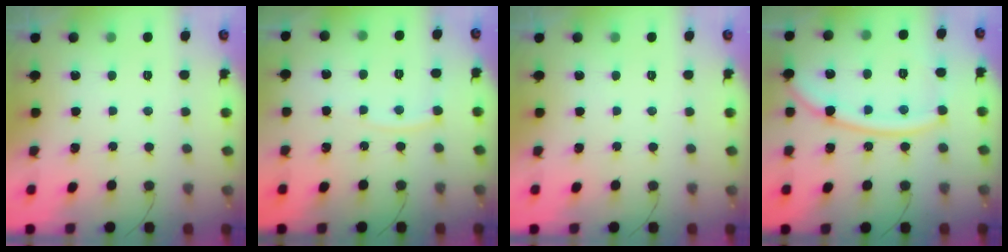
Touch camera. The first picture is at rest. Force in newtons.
{"total": 3.4, "press": 3.3, "slide": 0.4}
{"total": 0.0}
{"total": 13.6, "press": 13.5, "slide": 1.7}